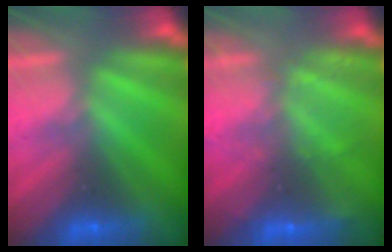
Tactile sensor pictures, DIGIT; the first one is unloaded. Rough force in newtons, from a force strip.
{"total": 2.3}